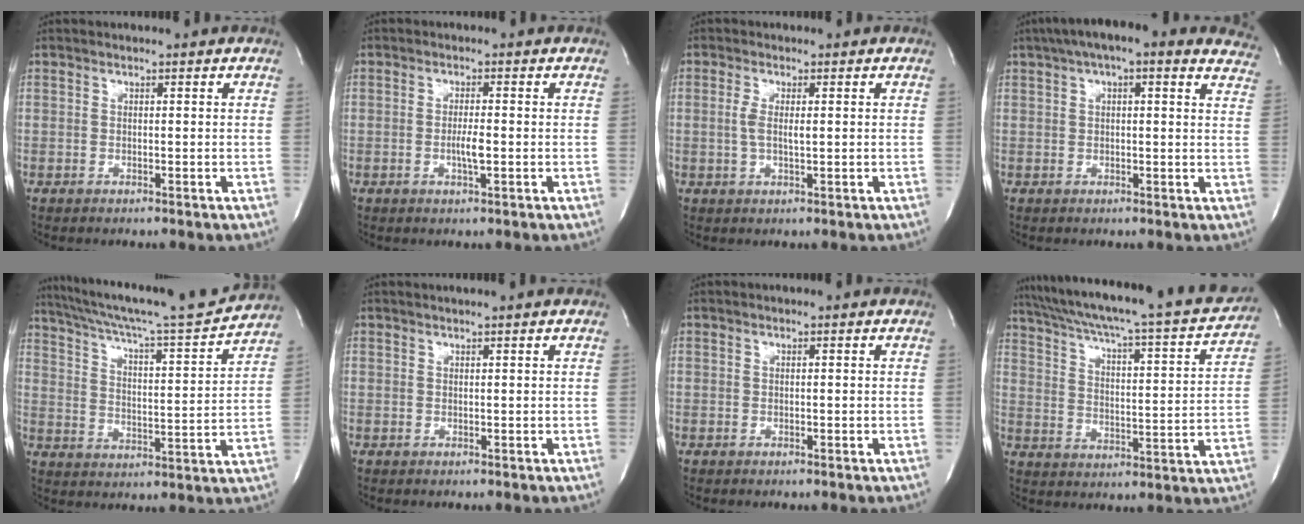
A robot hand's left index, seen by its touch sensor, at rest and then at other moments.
{"total": 2.3, "force": [-0.7, 0.1, 2.1], "torque": [-0.047, -0.010, -0.010]}
{"total": 2.4, "force": [0.0, 0.6, 2.3], "torque": [-0.053, -0.007, 0.004]}
{"total": 17.5, "force": [13.8, 4.5, 9.9], "torque": [-0.141, 0.044, 0.159]}
{"total": 18.3, "force": [17.0, -0.7, 6.9], "torque": [-0.127, -0.034, 0.252]}
{"total": 1.1, "force": [0.9, -0.4, 0.4], "torque": [-0.013, 0.000, 0.023]}
{"total": 0.0}
{"total": 25.2, "force": [22.1, 2.8, 11.6], "torque": [-0.191, -0.033, 0.294]}